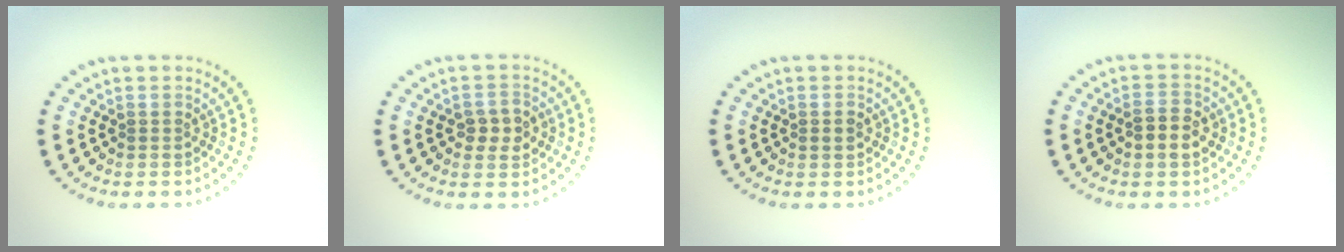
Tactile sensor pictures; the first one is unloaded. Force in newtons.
{"total": 2.2, "press": 2.2, "slide": 0.3}
{"total": 1.0, "press": 1.0, "slide": 0.0}
{"total": 2.5, "press": 2.5, "slide": 0.1}